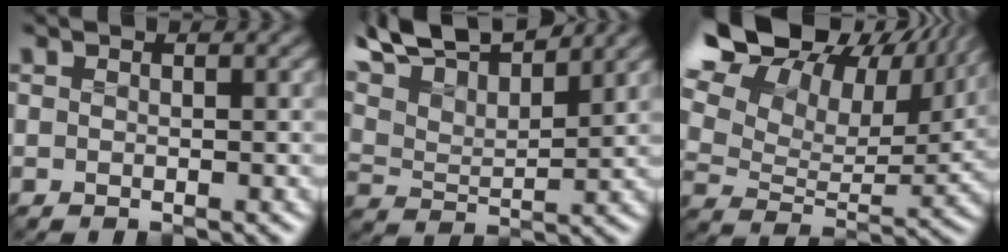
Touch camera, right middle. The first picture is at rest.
{"total": 10.0, "force": [8.5, 2.2, 4.7], "torque": [-0.103, 0.020, 0.142]}
{"total": 20.0, "force": [11.9, 11.7, 11.0], "torque": [-0.235, 0.073, 0.195]}